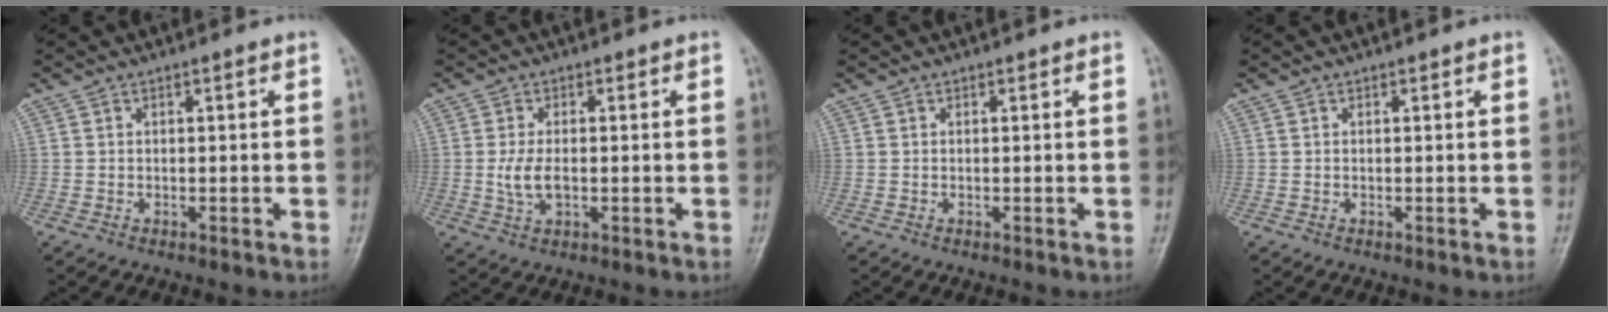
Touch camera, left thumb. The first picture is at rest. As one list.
[{"total": 4.4, "force": [-0.3, 2.5, 3.6], "torque": [-0.075, -0.005, -0.007]}, {"total": 0.0}, {"total": 0.0}]